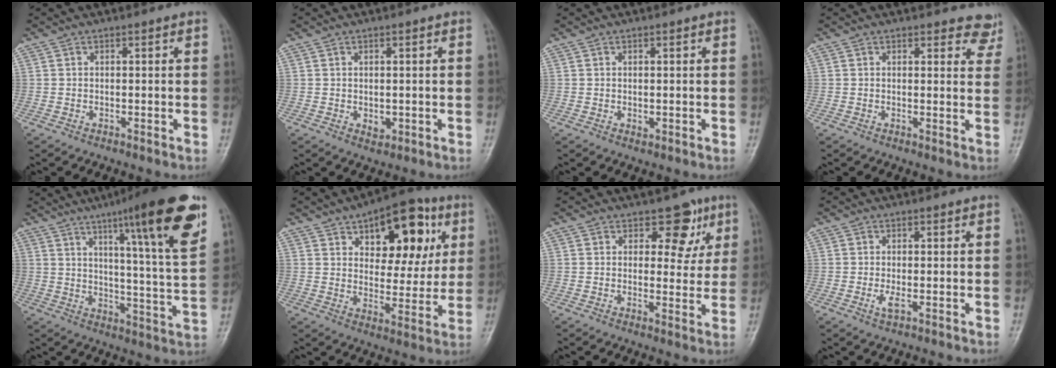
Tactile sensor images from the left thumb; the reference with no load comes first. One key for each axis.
{"total": 2.0, "fx": -0.1, "fy": 1.4, "fz": 1.5, "tx": -0.015, "ty": -0.004, "tz": 0.004}
{"total": 1.1, "fx": 0.1, "fy": 0.7, "fz": 0.8, "tx": -0.010, "ty": -0.003, "tz": 0.005}
{"total": 4.6, "fx": 4.1, "fy": 1.8, "fz": 0.8, "tx": 0.023, "ty": -0.026, "tz": 0.029}
{"total": 20.4, "fx": 11.2, "fy": 1.9, "fz": 16.9, "tx": -0.219, "ty": -0.046, "tz": 0.160}
{"total": 17.6, "fx": 7.4, "fy": 9.3, "fz": 12.9, "tx": -0.120, "ty": -0.015, "tz": 0.106}
{"total": 6.7, "fx": 3.4, "fy": 4.4, "fz": 3.8, "tx": -0.005, "ty": -0.014, "tz": 0.040}
{"total": 1.9, "fx": -0.4, "fy": 0.7, "fz": 1.8, "tx": -0.039, "ty": -0.006, "tz": -0.007}